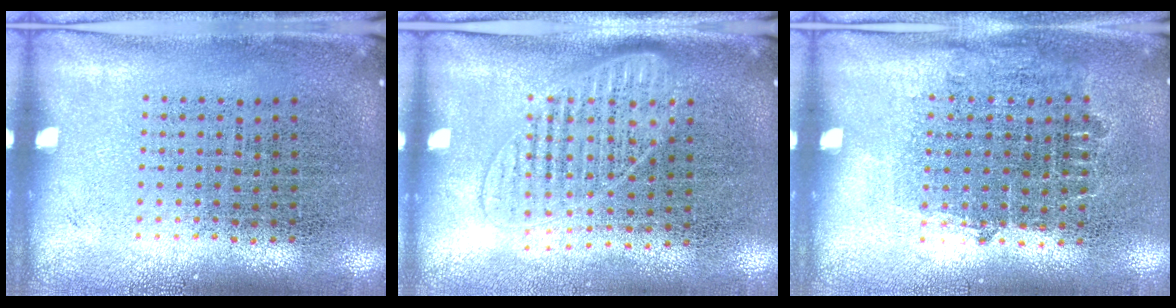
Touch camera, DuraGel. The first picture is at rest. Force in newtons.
{"total": 1.3, "press": 1.2, "slide": 0.6}
{"total": 0.7, "press": 0.7, "slide": 0.3}